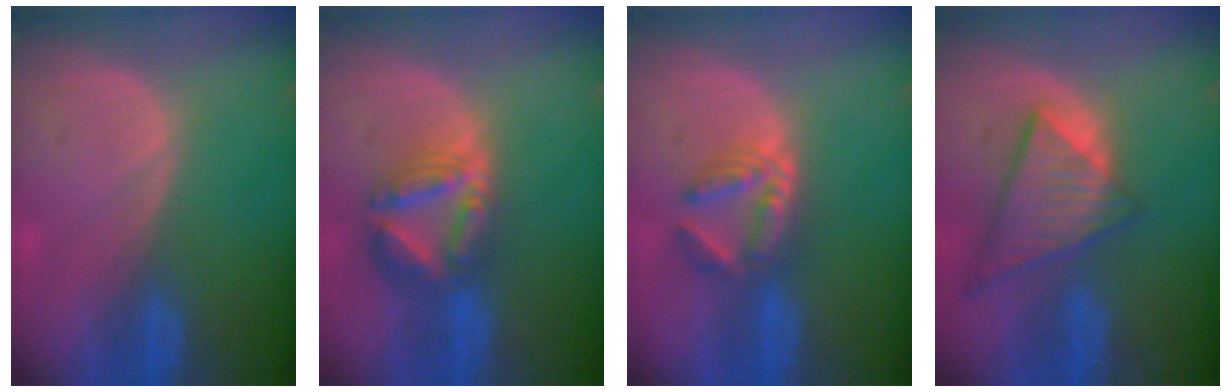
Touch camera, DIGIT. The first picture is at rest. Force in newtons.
{"total": 8.2, "press": 7.1, "slide": 4.1}
{"total": 6.0, "press": 5.4, "slide": 2.7}
{"total": 9.0, "press": 7.9, "slide": 4.4}